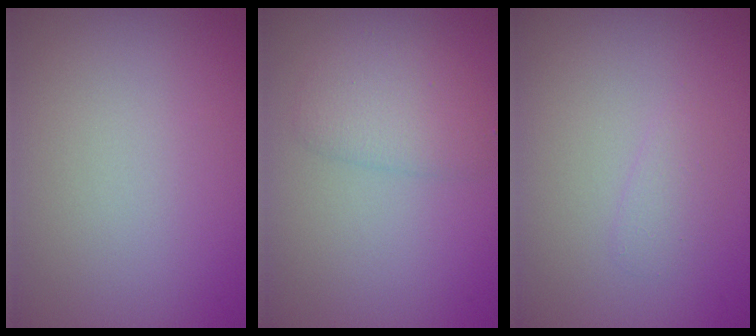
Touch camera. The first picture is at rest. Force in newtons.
{"total": 2.6, "press": 2.6, "slide": 0.1}
{"total": 1.0, "press": 1.0, "slide": 0.0}